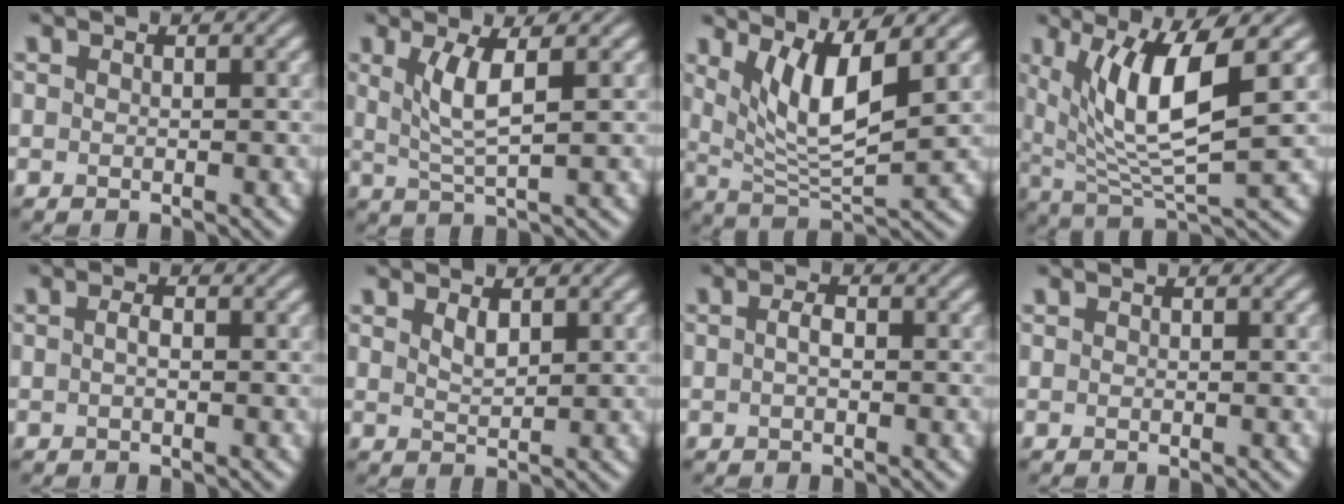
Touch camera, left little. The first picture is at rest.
{"total": 3.6, "force": [1.1, 0.8, 3.3], "torque": [-0.072, -0.004, 0.027]}
{"total": 6.1, "force": [2.7, 1.7, 5.2], "torque": [-0.099, -0.015, 0.056]}
{"total": 8.5, "force": [2.7, 2.3, 7.7], "torque": [-0.146, -0.014, 0.054]}
{"total": 0.9, "force": [-0.1, 0.3, 0.8], "torque": [-0.020, 0.001, -0.002]}
{"total": 1.5, "force": [1.0, 0.6, 1.0], "torque": [-0.022, -0.002, 0.021]}
{"total": 1.3, "force": [-0.1, 0.6, 1.1], "torque": [-0.025, 0.003, -0.003]}
{"total": 0.0}